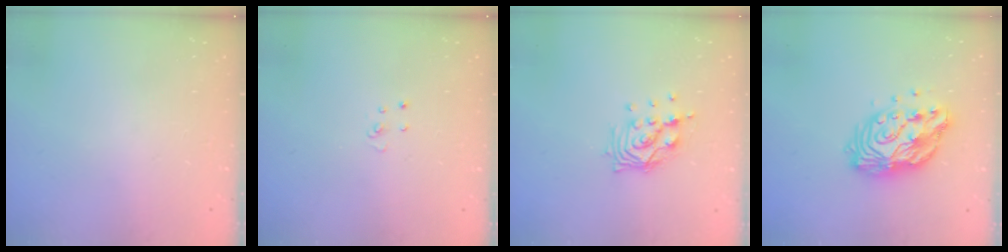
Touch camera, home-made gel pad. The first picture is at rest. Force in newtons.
{"total": 3.1, "press": 3.1, "slide": 0.2}
{"total": 9.6, "press": 9.6, "slide": 0.8}
{"total": 13.4, "press": 13.4, "slide": 1.2}